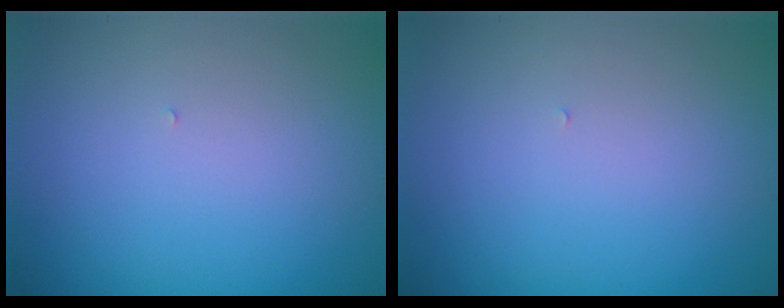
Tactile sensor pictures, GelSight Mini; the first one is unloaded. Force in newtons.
{"total": 0.0}